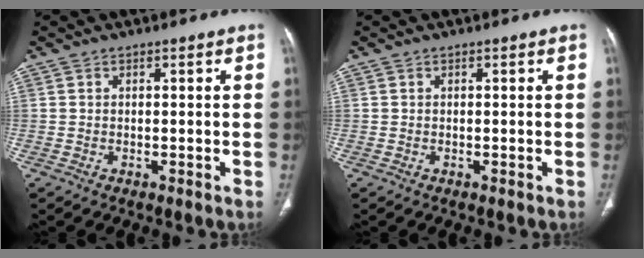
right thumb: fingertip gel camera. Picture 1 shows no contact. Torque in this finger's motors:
{"motor_torque": [0.04, 0.04, -0.09, 0.09, 0.01]}